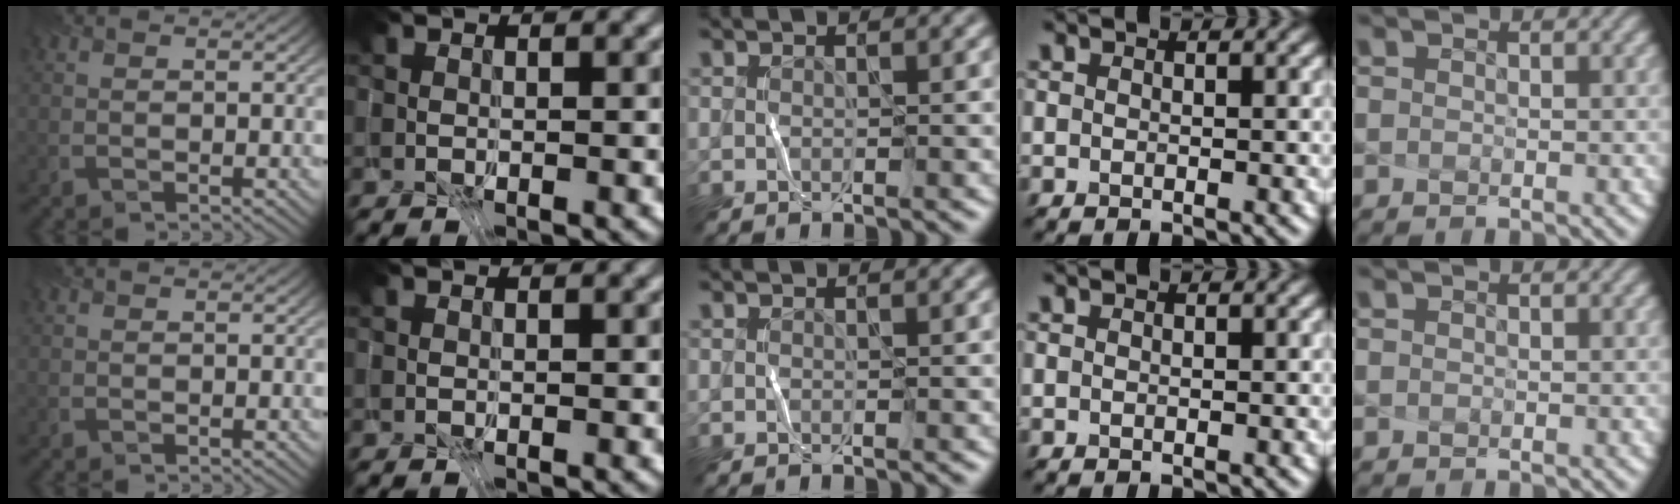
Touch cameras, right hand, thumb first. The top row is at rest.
{}